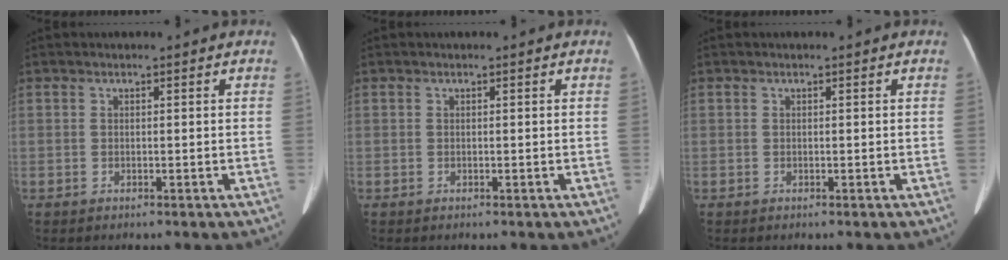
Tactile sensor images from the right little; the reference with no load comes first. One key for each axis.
{"total": 0.0}
{"total": 0.0}